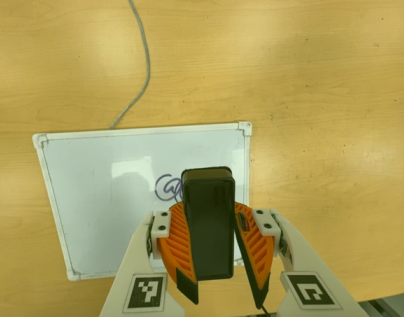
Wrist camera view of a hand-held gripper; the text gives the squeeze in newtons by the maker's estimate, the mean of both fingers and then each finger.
{"total": 11.7, "left": 11.7, "right": 11.7}